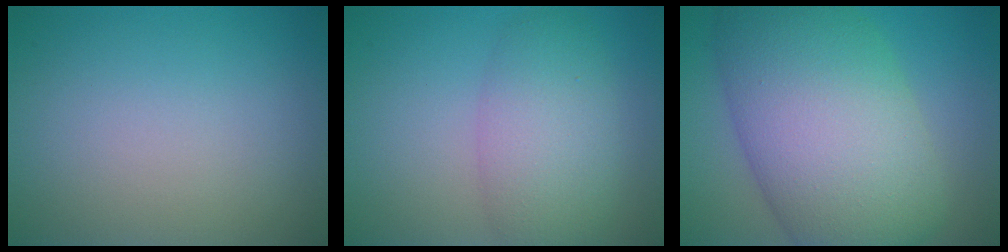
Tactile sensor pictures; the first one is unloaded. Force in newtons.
{"total": 5.2, "press": 5.2, "slide": 0.1}
{"total": 13.9, "press": 13.9, "slide": 0.5}